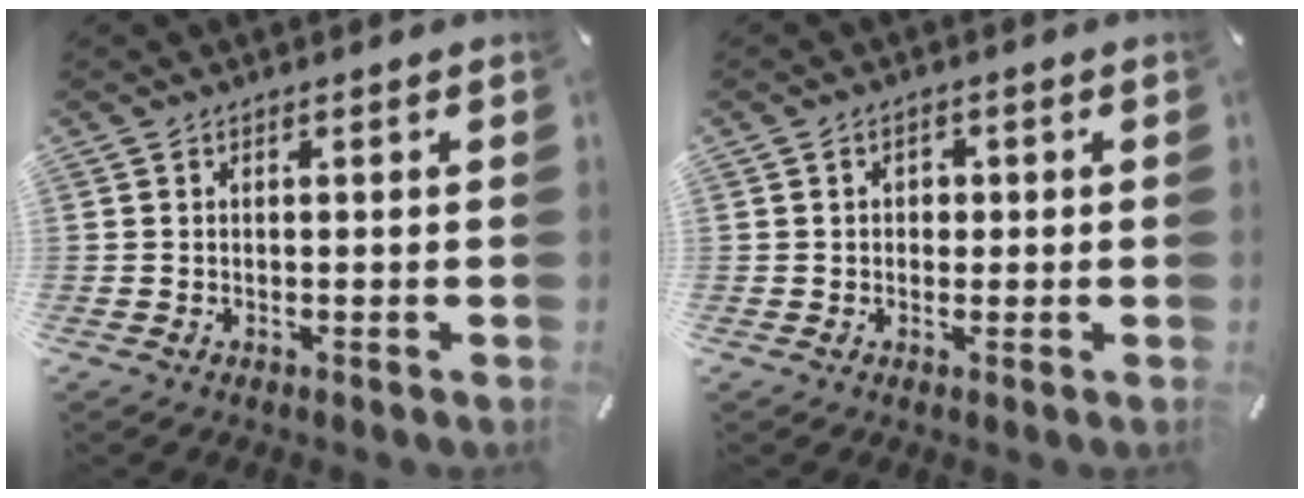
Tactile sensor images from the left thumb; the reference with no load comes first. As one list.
[{"total": 2.7, "force": [0.1, 2.2, 1.6], "torque": [-0.017, 0.002, -0.005]}]